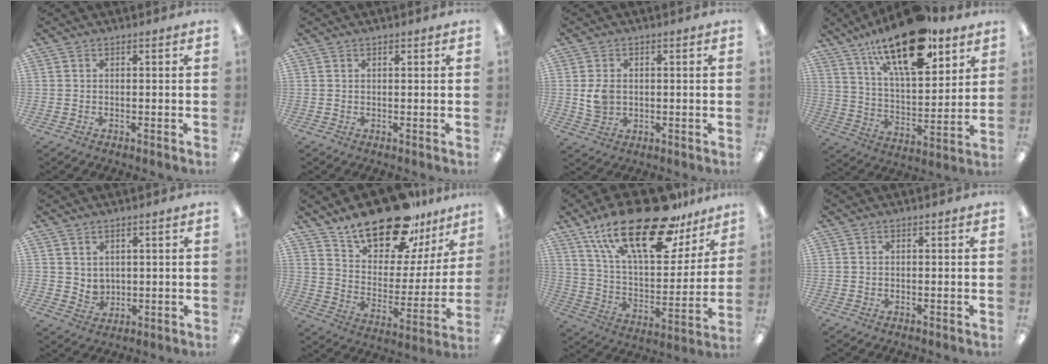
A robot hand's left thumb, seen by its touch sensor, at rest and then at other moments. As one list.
[{"total": 0.6, "force": [0.5, 0.2, 0.3], "torque": [-0.006, 0.001, 0.009]}, {"total": 4.9, "force": [0.4, 3.8, 3.1], "torque": [-0.048, -0.001, 0.005]}, {"total": 21.4, "force": [14.5, 8.4, 13.4], "torque": [-0.212, -0.078, 0.243]}, {"total": 3.6, "force": [2.8, 2.3, 0.2], "torque": [-0.007, -0.019, 0.051]}, {"total": 22.3, "force": [17.3, 9.2, 10.5], "torque": [-0.172, -0.117, 0.302]}, {"total": 27.7, "force": [18.1, 11.3, 17.7], "torque": [-0.294, -0.102, 0.304]}, {"total": 0.0}]